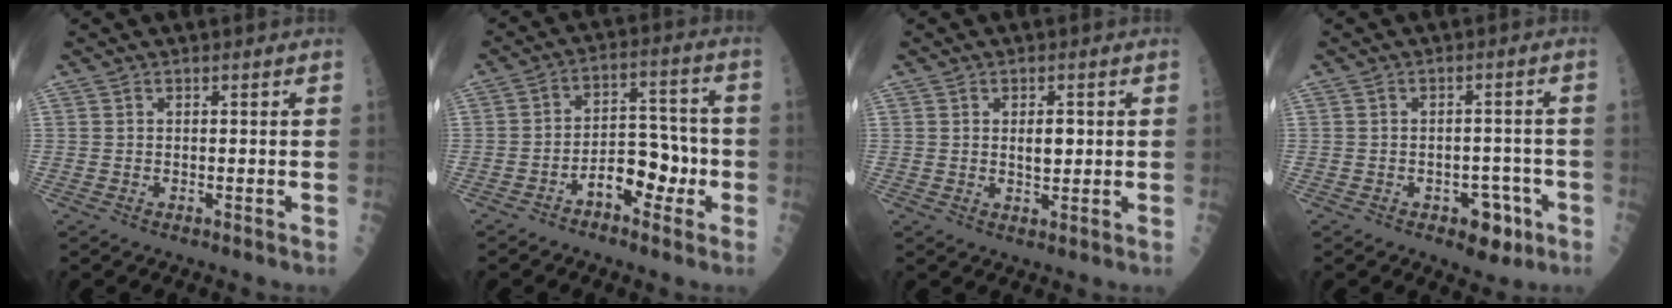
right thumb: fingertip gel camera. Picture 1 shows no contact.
{"total": 9.2, "force": [-3.7, 5.3, 6.6], "torque": [-0.072, 0.049, -0.062]}
{"total": 3.2, "force": [0.4, 1.7, 2.7], "torque": [-0.030, -0.004, 0.007]}
{"total": 5.9, "force": [-2.8, 3.6, 3.8], "torque": [-0.016, 0.025, -0.032]}